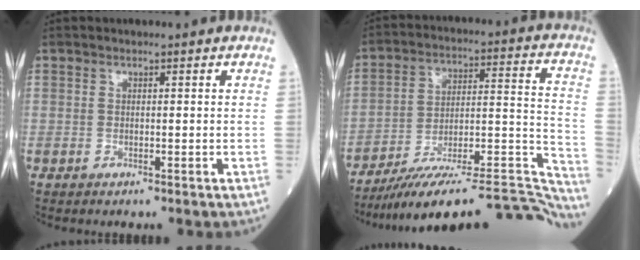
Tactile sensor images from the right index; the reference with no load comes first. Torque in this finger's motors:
{"motor_torque": [-0.29, -0.78, 0.10, 0.10]}